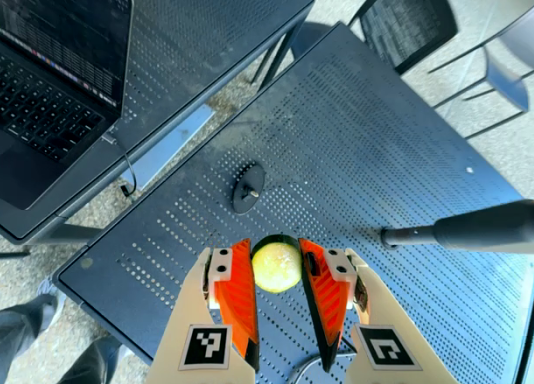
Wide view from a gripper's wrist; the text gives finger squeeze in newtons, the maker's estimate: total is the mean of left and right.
{"total": 11.2, "left": 11.8, "right": 10.6}